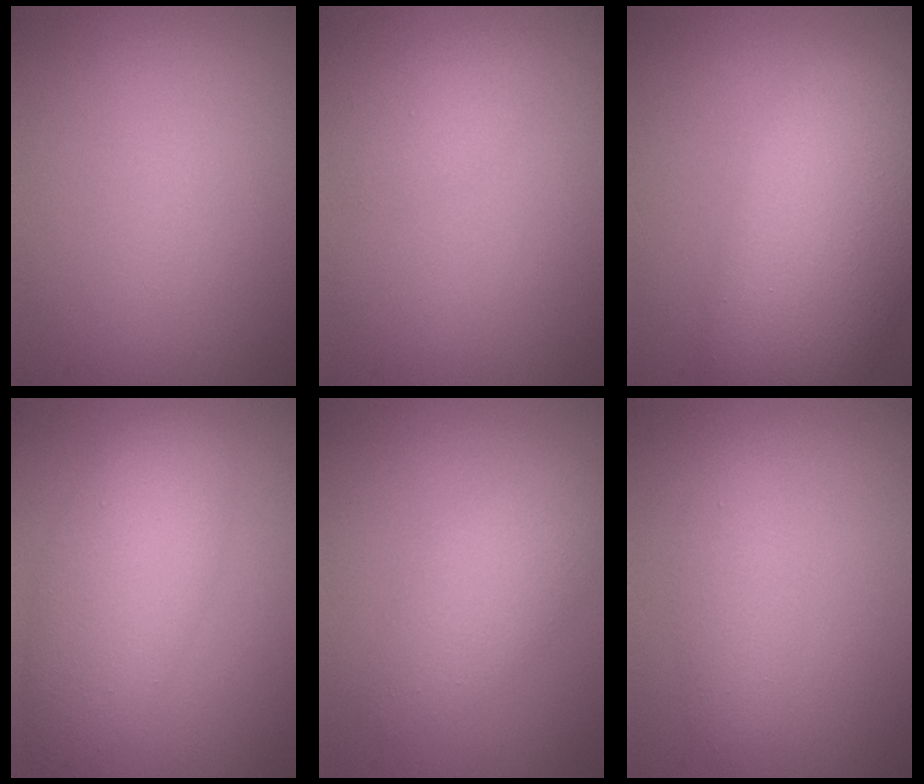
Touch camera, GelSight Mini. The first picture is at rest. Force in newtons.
{"total": 0.9, "press": 0.9, "slide": 0.2}
{"total": 10.1, "press": 10.0, "slide": 0.4}
{"total": 5.3, "press": 5.3, "slide": 0.1}
{"total": 3.1, "press": 3.1, "slide": 0.1}
{"total": 1.0, "press": 1.0, "slide": 0.0}